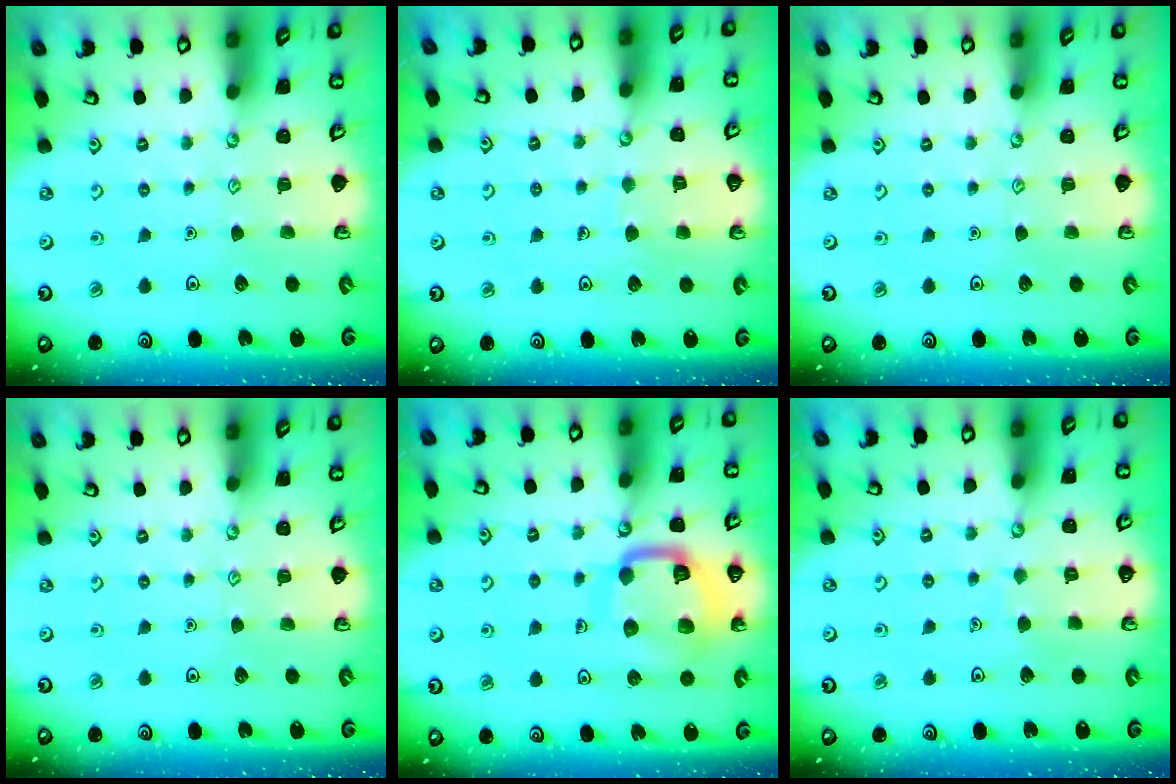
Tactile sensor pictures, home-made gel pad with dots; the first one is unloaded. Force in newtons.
{"total": 5.6, "press": 5.6, "slide": 0.4}
{"total": 0.0}
{"total": 0.0}
{"total": 14.0, "press": 13.9, "slide": 1.4}
{"total": 3.0, "press": 3.0, "slide": 0.2}